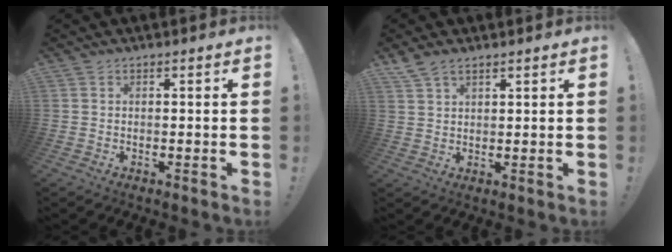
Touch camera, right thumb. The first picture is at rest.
{"total": 4.5, "force": [3.3, 1.9, 2.3], "torque": [-0.050, -0.012, 0.064]}